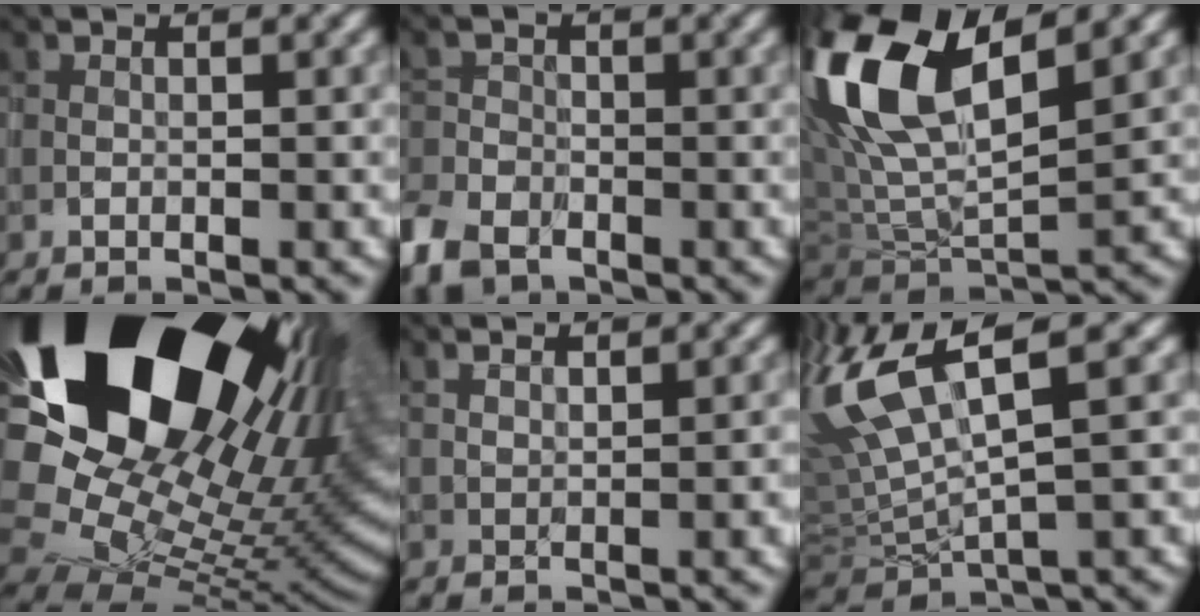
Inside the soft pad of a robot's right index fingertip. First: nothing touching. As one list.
[{"total": 5.5, "force": [-3.9, 2.9, 2.6], "torque": [-0.064, -0.025, -0.084]}, {"total": 13.7, "force": [4.8, 5.7, 11.6], "torque": [-0.245, 0.021, 0.084]}, {"total": 22.8, "force": [9.6, 14.1, 15.1], "torque": [-0.268, 0.006, 0.186]}, {"total": 2.0, "force": [1.1, 0.5, 1.6], "torque": [-0.027, 0.002, 0.023]}, {"total": 9.9, "force": [4.1, 2.8, 8.6], "torque": [-0.194, 0.009, 0.078]}]